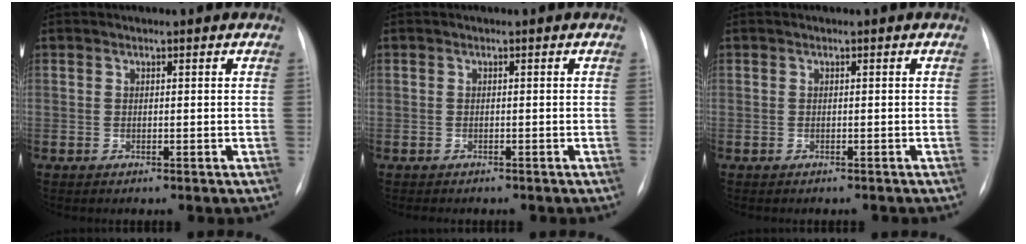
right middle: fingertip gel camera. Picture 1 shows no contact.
{"total": 2.4, "force": [-2.0, 0.9, 1.0], "torque": [-0.017, -0.006, -0.019]}
{"total": 1.3, "force": [-1.2, 0.4, 0.3], "torque": [-0.005, -0.004, -0.015]}